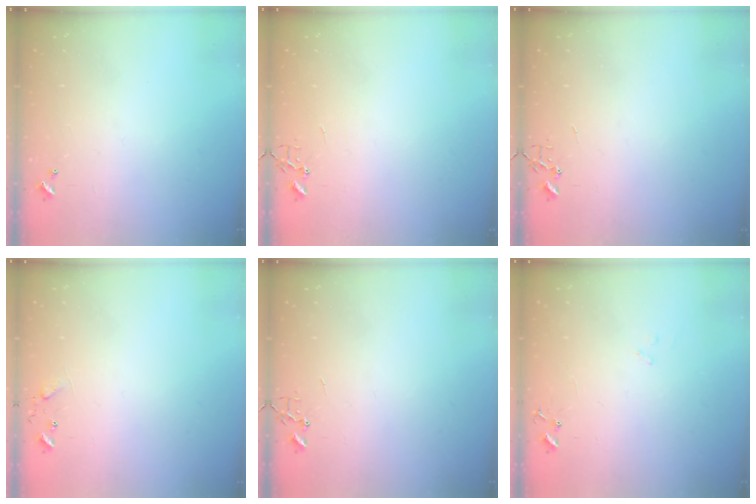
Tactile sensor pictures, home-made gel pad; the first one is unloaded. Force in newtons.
{"total": 0.0}
{"total": 0.0}
{"total": 8.0, "press": 8.0, "slide": 0.4}
{"total": 0.0}
{"total": 7.8, "press": 7.8, "slide": 0.7}